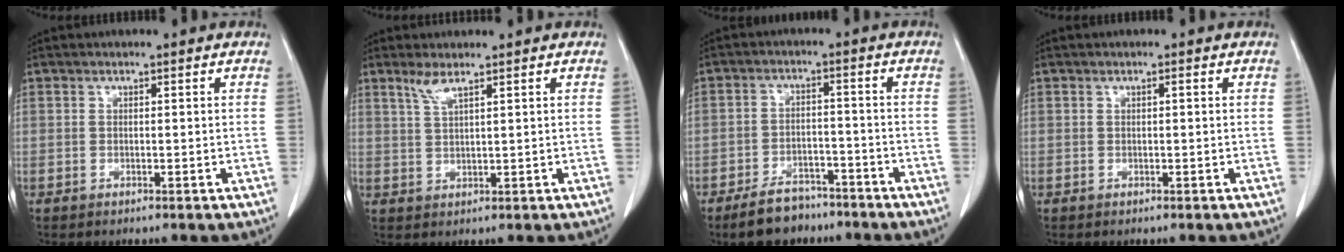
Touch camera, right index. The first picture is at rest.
{"total": 3.1, "force": [2.0, 0.5, 2.3], "torque": [-0.052, 0.004, 0.047]}
{"total": 8.3, "force": [-6.5, 4.2, 3.0], "torque": [-0.057, 0.001, -0.106]}
{"total": 0.6, "force": [0.1, 0.3, 0.5], "torque": [-0.012, 0.005, 0.005]}